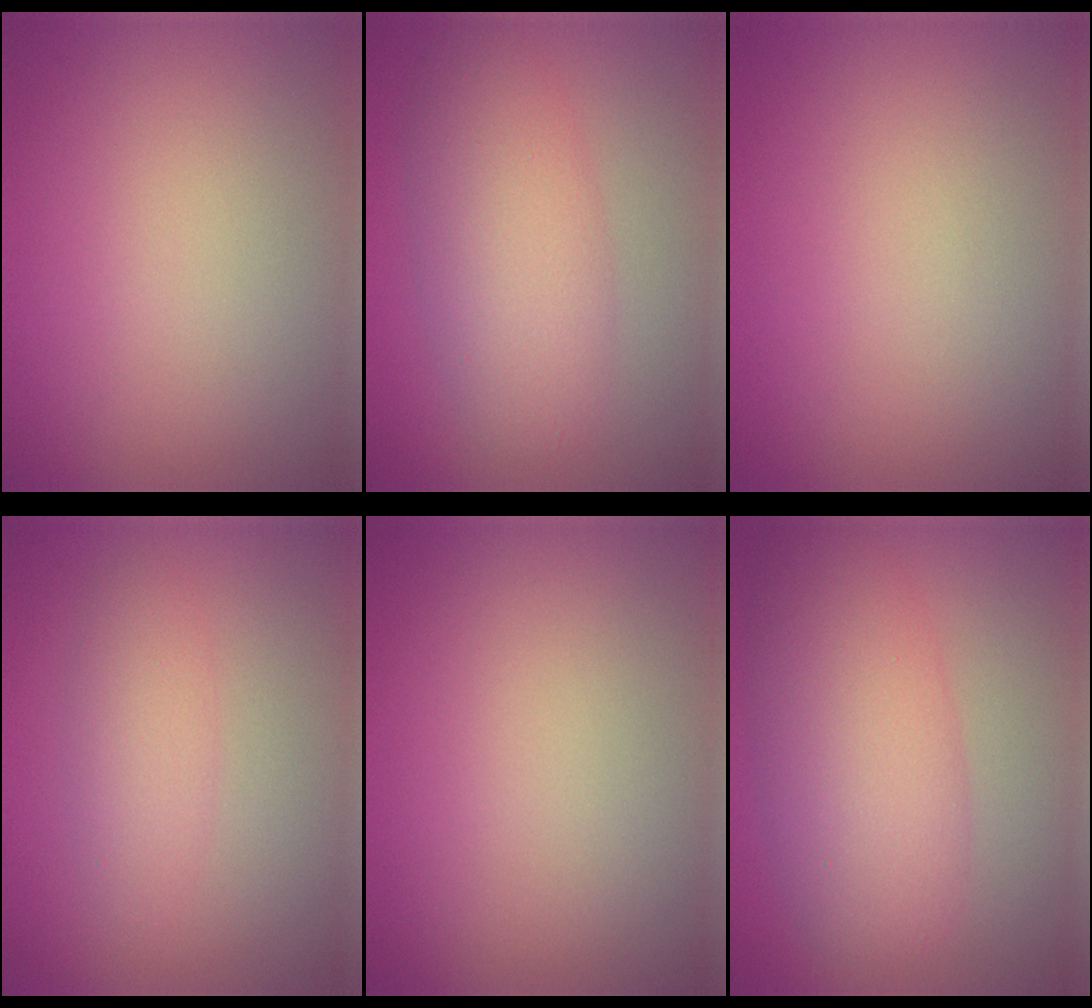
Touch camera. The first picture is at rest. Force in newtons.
{"total": 5.5, "press": 5.5, "slide": 0.1}
{"total": 0.0}
{"total": 2.4, "press": 2.4, "slide": 0.0}
{"total": 0.0}
{"total": 6.9, "press": 6.9, "slide": 0.1}